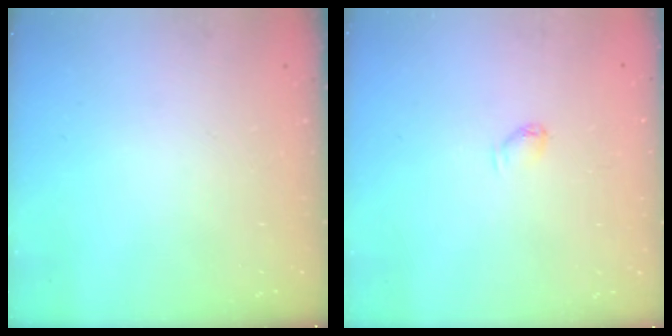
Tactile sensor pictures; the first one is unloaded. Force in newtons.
{"total": 3.9, "press": 3.9, "slide": 0.6}